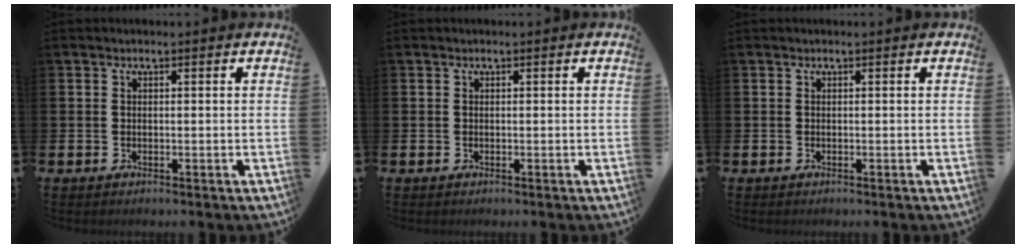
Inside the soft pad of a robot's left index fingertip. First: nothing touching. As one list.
[{"total": 0.0}, {"total": 0.0}]